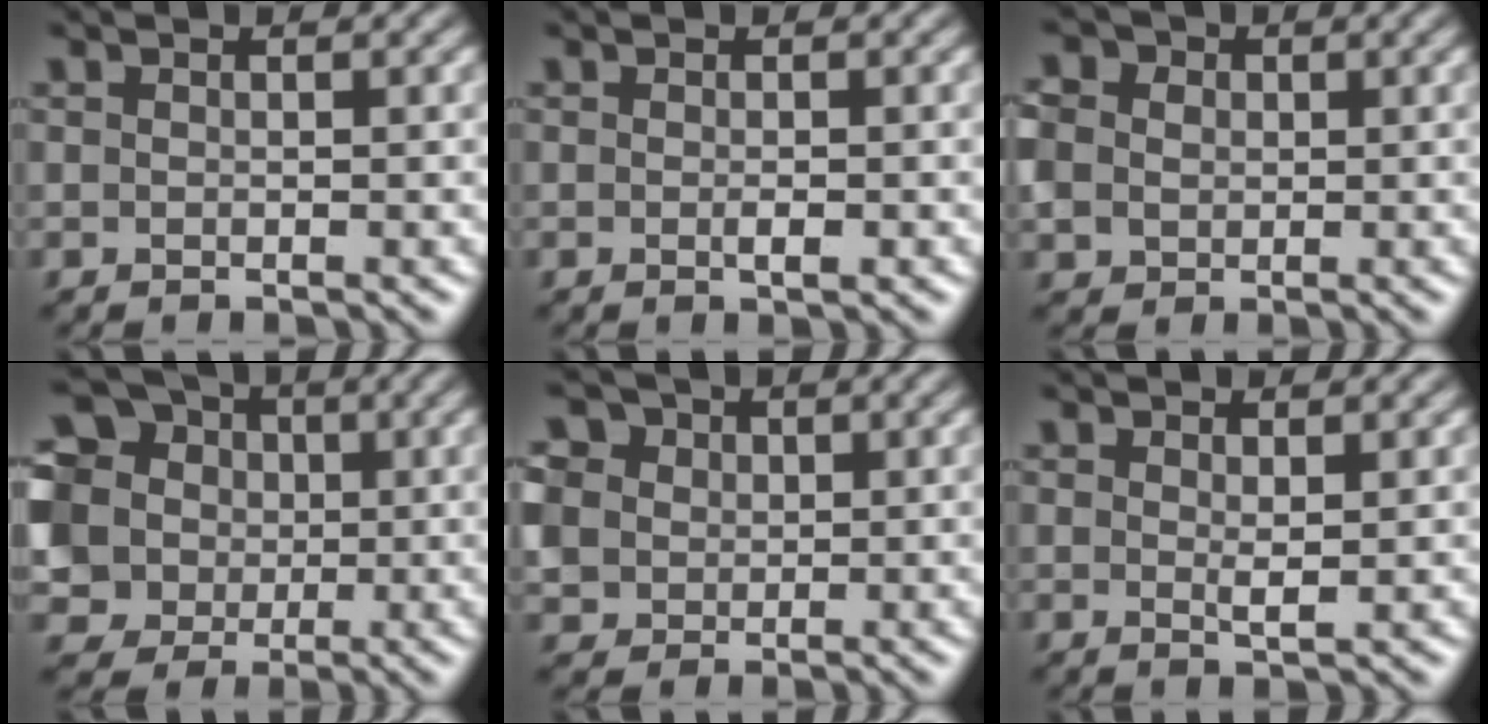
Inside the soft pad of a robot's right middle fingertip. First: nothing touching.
{"total": 1.0, "force": [-0.3, 0.2, 0.9], "torque": [-0.017, -0.002, -0.003]}
{"total": 7.1, "force": [1.3, 5.9, 3.7], "torque": [-0.083, 0.026, 0.003]}
{"total": 12.8, "force": [1.6, 11.4, 5.5], "torque": [-0.155, 0.024, 0.003]}
{"total": 8.8, "force": [2.2, 7.5, 4.2], "torque": [-0.099, 0.025, 0.021]}
{"total": 1.0, "force": [0.4, 0.1, 0.9], "torque": [-0.017, -0.004, 0.007]}